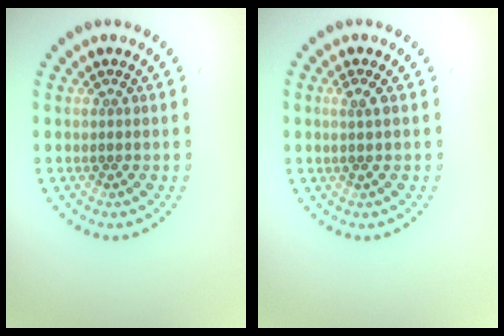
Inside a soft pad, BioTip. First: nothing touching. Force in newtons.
{"total": 1.3, "press": 1.1, "slide": 0.7}